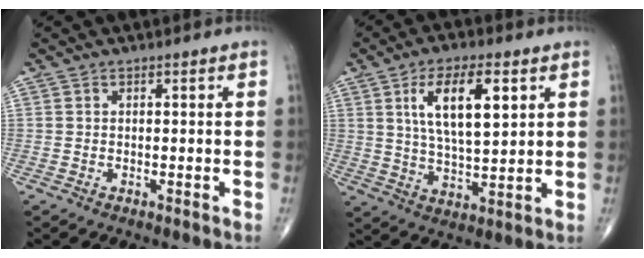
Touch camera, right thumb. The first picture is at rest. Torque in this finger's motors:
{"motor_torque": [-0.37, 1.17, 1.08, 0.61, 0.10]}